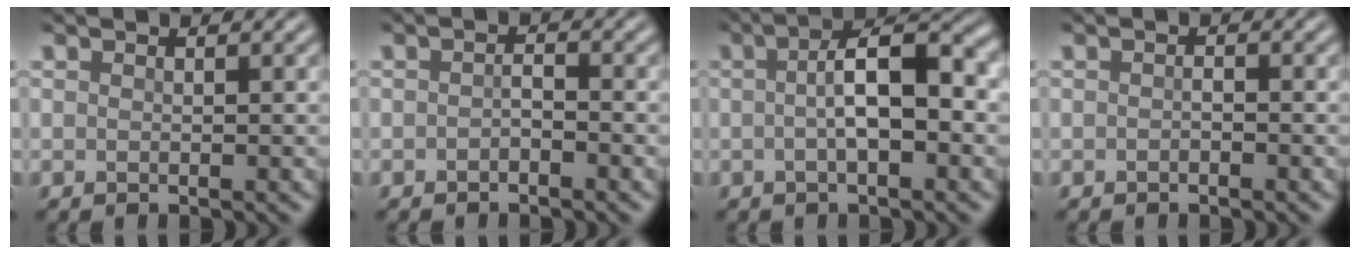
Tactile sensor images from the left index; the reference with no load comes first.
{"total": 1.1, "force": [-0.6, 0.4, 0.8], "torque": [-0.015, 0.002, -0.011]}
{"total": 6.4, "force": [0.0, 2.0, 6.1], "torque": [-0.098, 0.010, -0.005]}
{"total": 0.6, "force": [-0.3, 0.3, 0.5], "torque": [-0.008, 0.001, -0.005]}